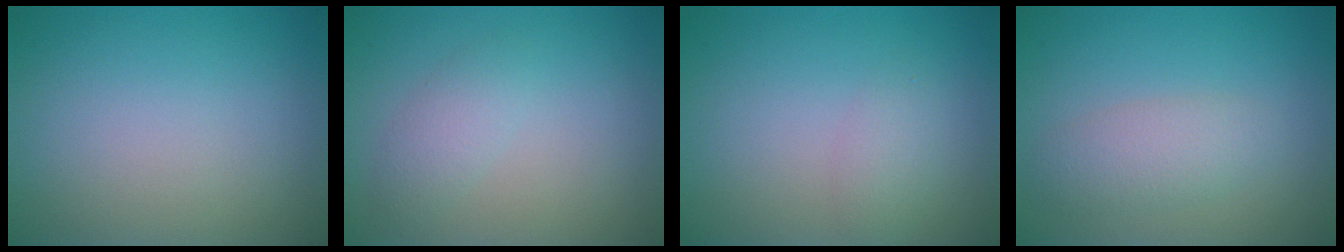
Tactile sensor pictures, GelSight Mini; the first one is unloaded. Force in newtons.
{"total": 1.8, "press": 1.8, "slide": 0.1}
{"total": 1.6, "press": 1.6, "slide": 0.1}
{"total": 2.7, "press": 2.7, "slide": 0.0}